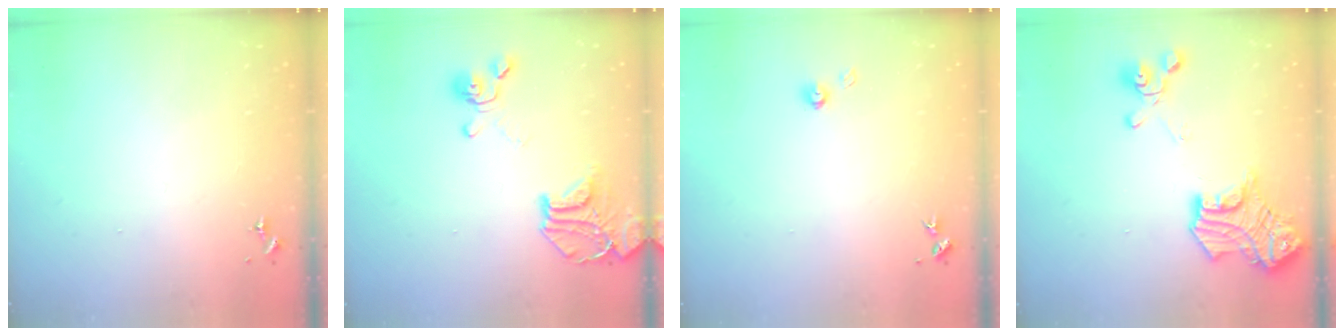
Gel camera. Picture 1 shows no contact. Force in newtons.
{"total": 16.7, "press": 16.5, "slide": 2.0}
{"total": 3.9, "press": 3.8, "slide": 0.4}
{"total": 20.7, "press": 20.7, "slide": 1.8}